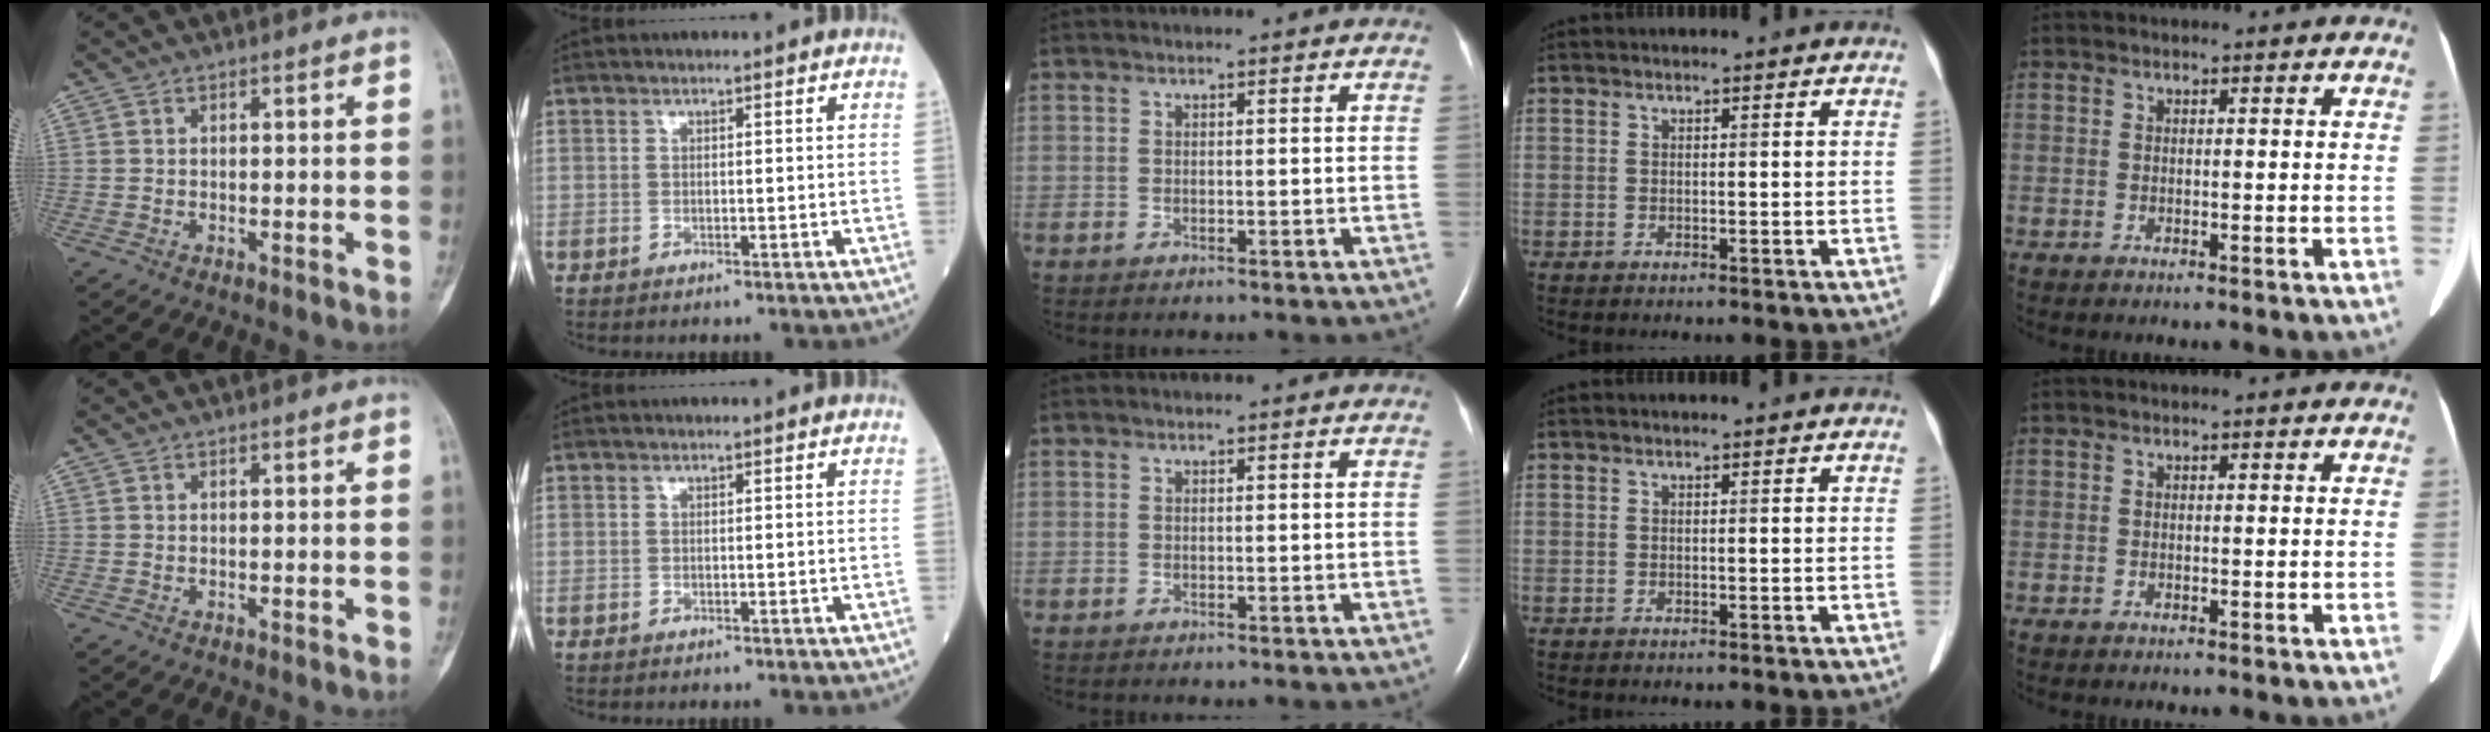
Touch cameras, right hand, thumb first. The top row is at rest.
{}